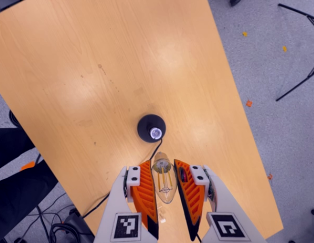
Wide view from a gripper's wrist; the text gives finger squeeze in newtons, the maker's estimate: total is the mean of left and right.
{"total": 10.9, "left": 10.2, "right": 11.6}